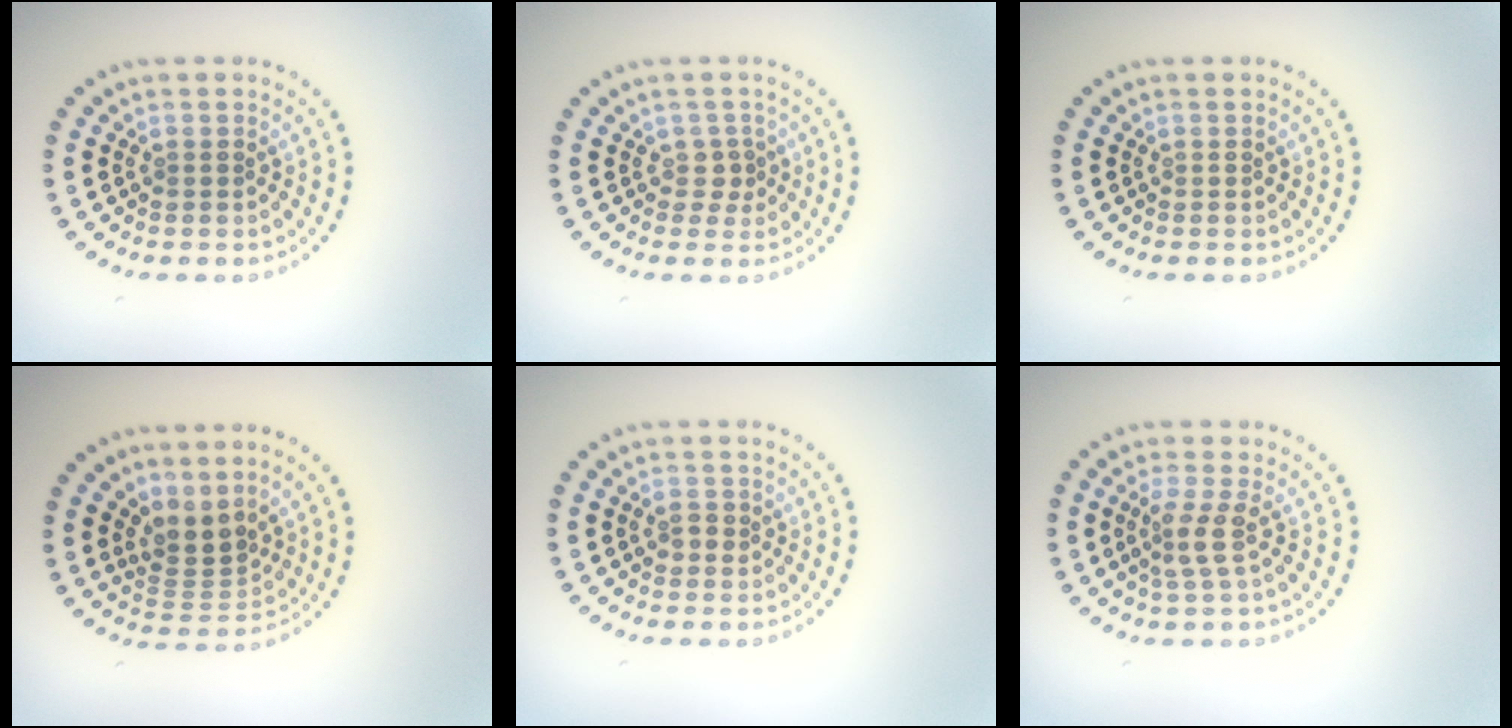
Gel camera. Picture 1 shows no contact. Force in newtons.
{"total": 1.3, "press": 1.1, "slide": 0.7}
{"total": 0.0}
{"total": 2.8, "press": 2.0, "slide": 2.0}
{"total": 1.2, "press": 1.2, "slide": 0.2}
{"total": 2.3, "press": 1.7, "slide": 1.6}